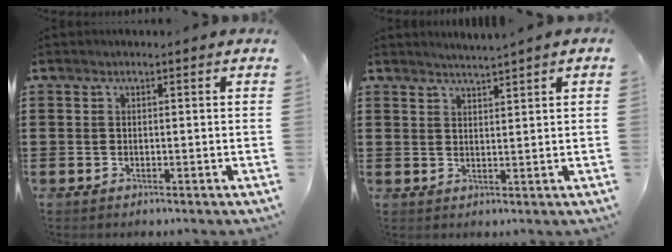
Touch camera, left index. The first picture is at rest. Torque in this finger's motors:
{"motor_torque": [1.08, -1.05, 0.36, 0.06]}